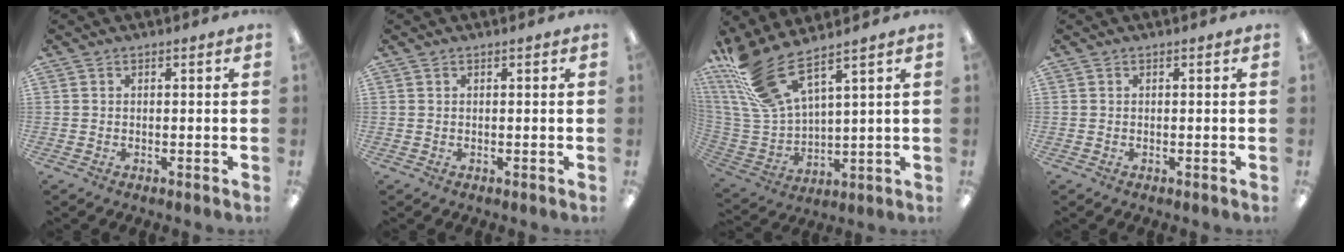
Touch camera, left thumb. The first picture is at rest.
{"total": 0.0}
{"total": 15.8, "force": [10.9, 5.2, 10.2], "torque": [-0.242, -0.054, 0.197]}
{"total": 0.0}